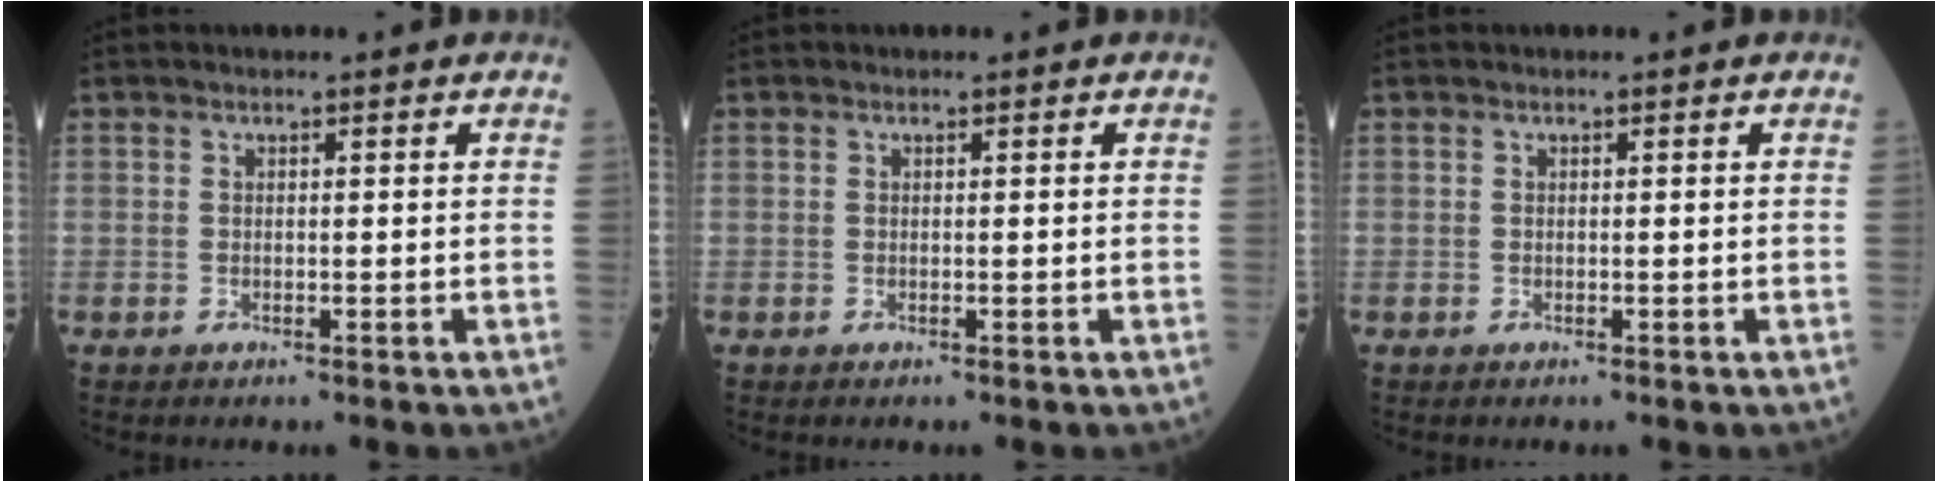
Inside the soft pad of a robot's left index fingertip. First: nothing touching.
{"total": 0.0}
{"total": 0.0}